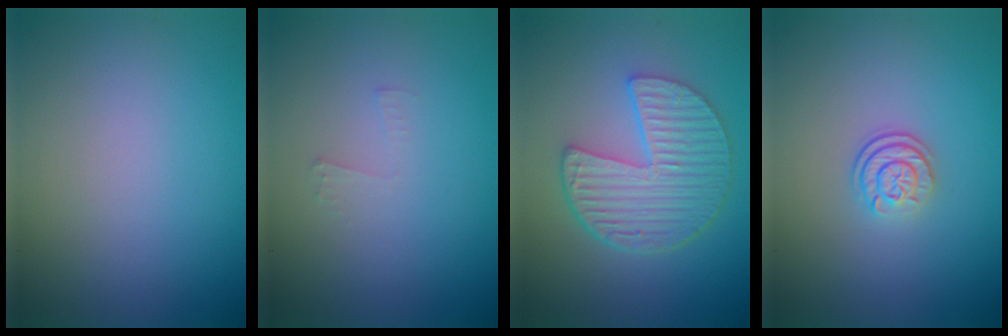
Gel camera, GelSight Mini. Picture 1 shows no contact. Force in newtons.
{"total": 0.7, "press": 0.7, "slide": 0.1}
{"total": 6.2, "press": 4.7, "slide": 4.0}
{"total": 2.4, "press": 1.8, "slide": 1.5}